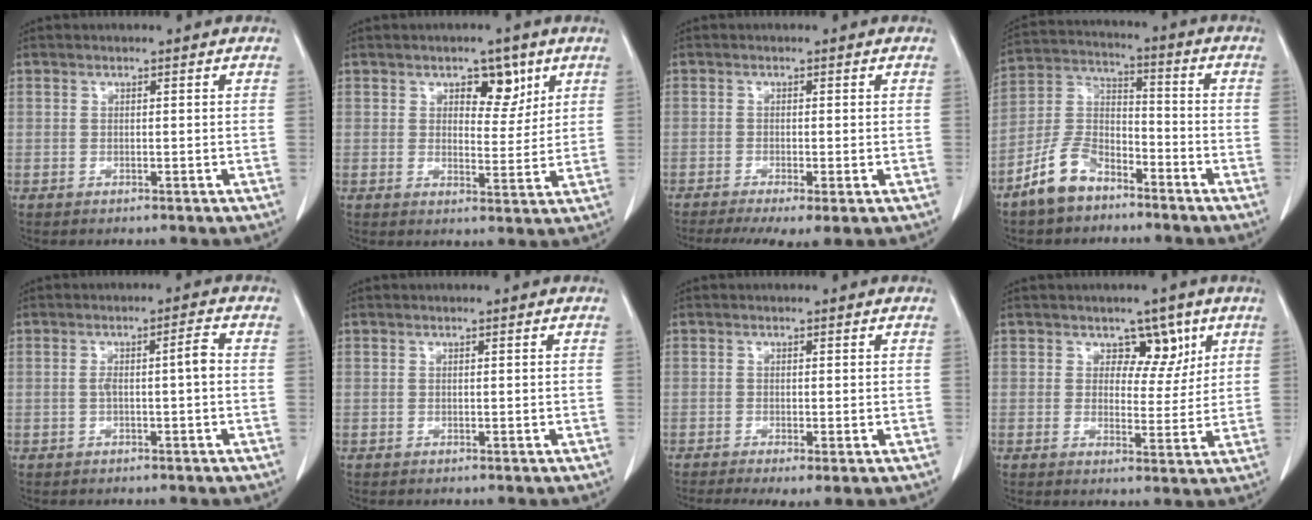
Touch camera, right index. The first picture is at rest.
{"total": 5.3, "force": [2.9, 2.9, 3.3], "torque": [-0.036, 0.002, 0.042]}
{"total": 6.0, "force": [-3.8, 1.0, 4.5], "torque": [-0.068, -0.016, -0.063]}
{"total": 9.5, "force": [-6.6, 4.9, 4.7], "torque": [-0.109, 0.007, -0.130]}
{"total": 3.3, "force": [-0.3, 0.2, 3.3], "torque": [-0.057, 0.011, -0.002]}
{"total": 0.0}
{"total": 3.6, "force": [-2.0, 0.9, 2.8], "torque": [-0.046, -0.012, -0.032]}
{"total": 4.8, "force": [2.6, 3.3, 2.4], "torque": [-0.015, -0.001, 0.036]}